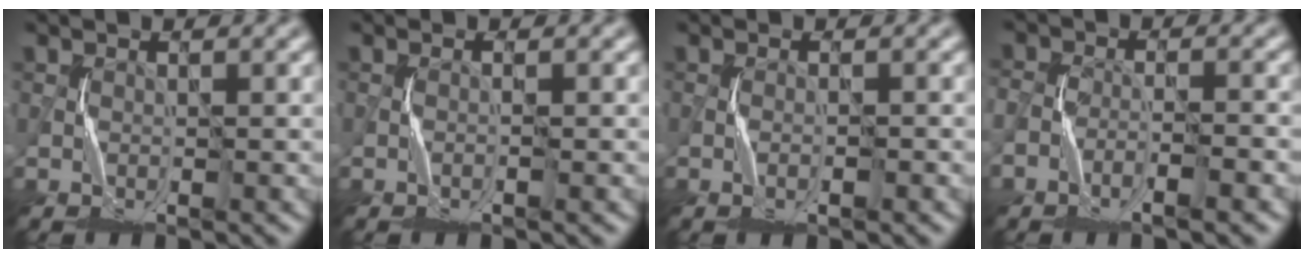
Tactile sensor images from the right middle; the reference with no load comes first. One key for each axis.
{"total": 0.6, "fx": -0.2, "fy": -0.4, "fz": 0.4, "tx": -0.009, "ty": 0.002, "tz": -0.005}
{"total": 0.9, "fx": -0.4, "fy": -0.1, "fz": 0.8, "tx": -0.016, "ty": 0.002, "tz": -0.008}
{"total": 2.6, "fx": -1.7, "fy": 0.7, "fz": 1.9, "tx": -0.029, "ty": 0.005, "tz": -0.034}